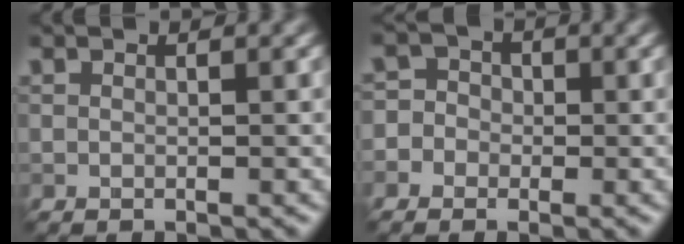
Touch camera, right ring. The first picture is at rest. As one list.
[{"total": 3.9, "force": [-1.3, 3.6, 0.8], "torque": [0.011, 0.016, -0.053]}]